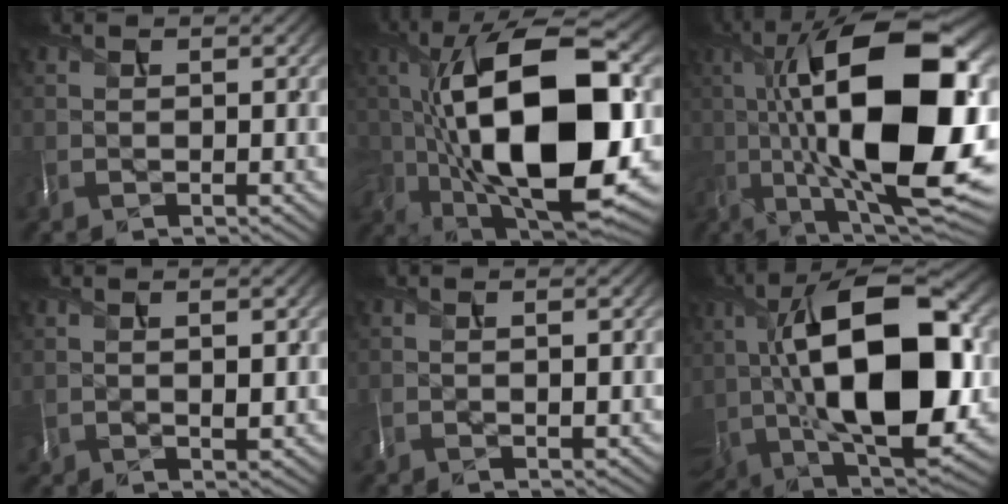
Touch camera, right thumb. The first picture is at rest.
{"total": 19.5, "force": [-0.5, 9.8, 16.9], "torque": [-0.310, 0.001, -0.013]}
{"total": 20.9, "force": [0.2, 8.1, 19.2], "torque": [-0.319, 0.020, 0.000]}
{"total": 3.0, "force": [1.2, 1.3, 2.4], "torque": [-0.056, -0.001, 0.030]}
{"total": 1.4, "force": [0.5, 0.4, 1.2], "torque": [-0.029, 0.004, 0.012]}
{"total": 19.3, "force": [1.6, 10.6, 16.0], "torque": [-0.299, -0.010, 0.036]}